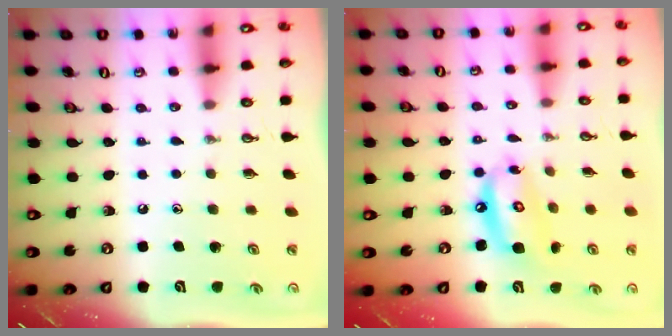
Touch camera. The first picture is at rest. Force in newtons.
{"total": 11.7, "press": 11.6, "slide": 1.3}